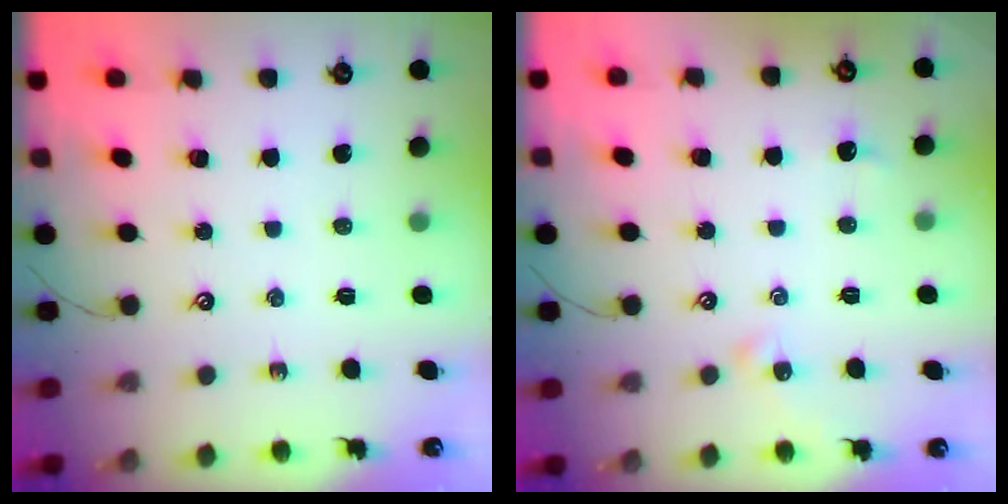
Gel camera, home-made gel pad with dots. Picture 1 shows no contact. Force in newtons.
{"total": 2.3, "press": 2.2, "slide": 0.6}